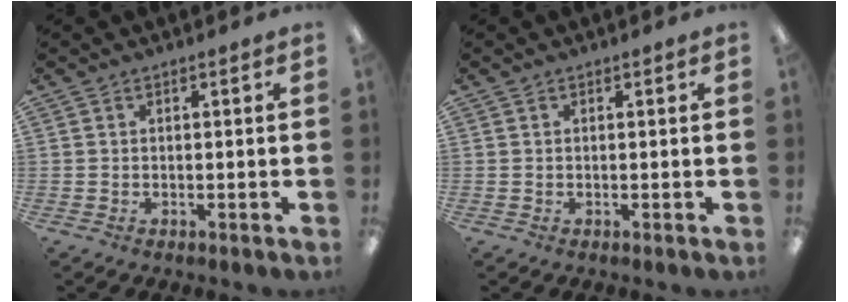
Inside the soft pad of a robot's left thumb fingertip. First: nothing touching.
{"total": 0.0}